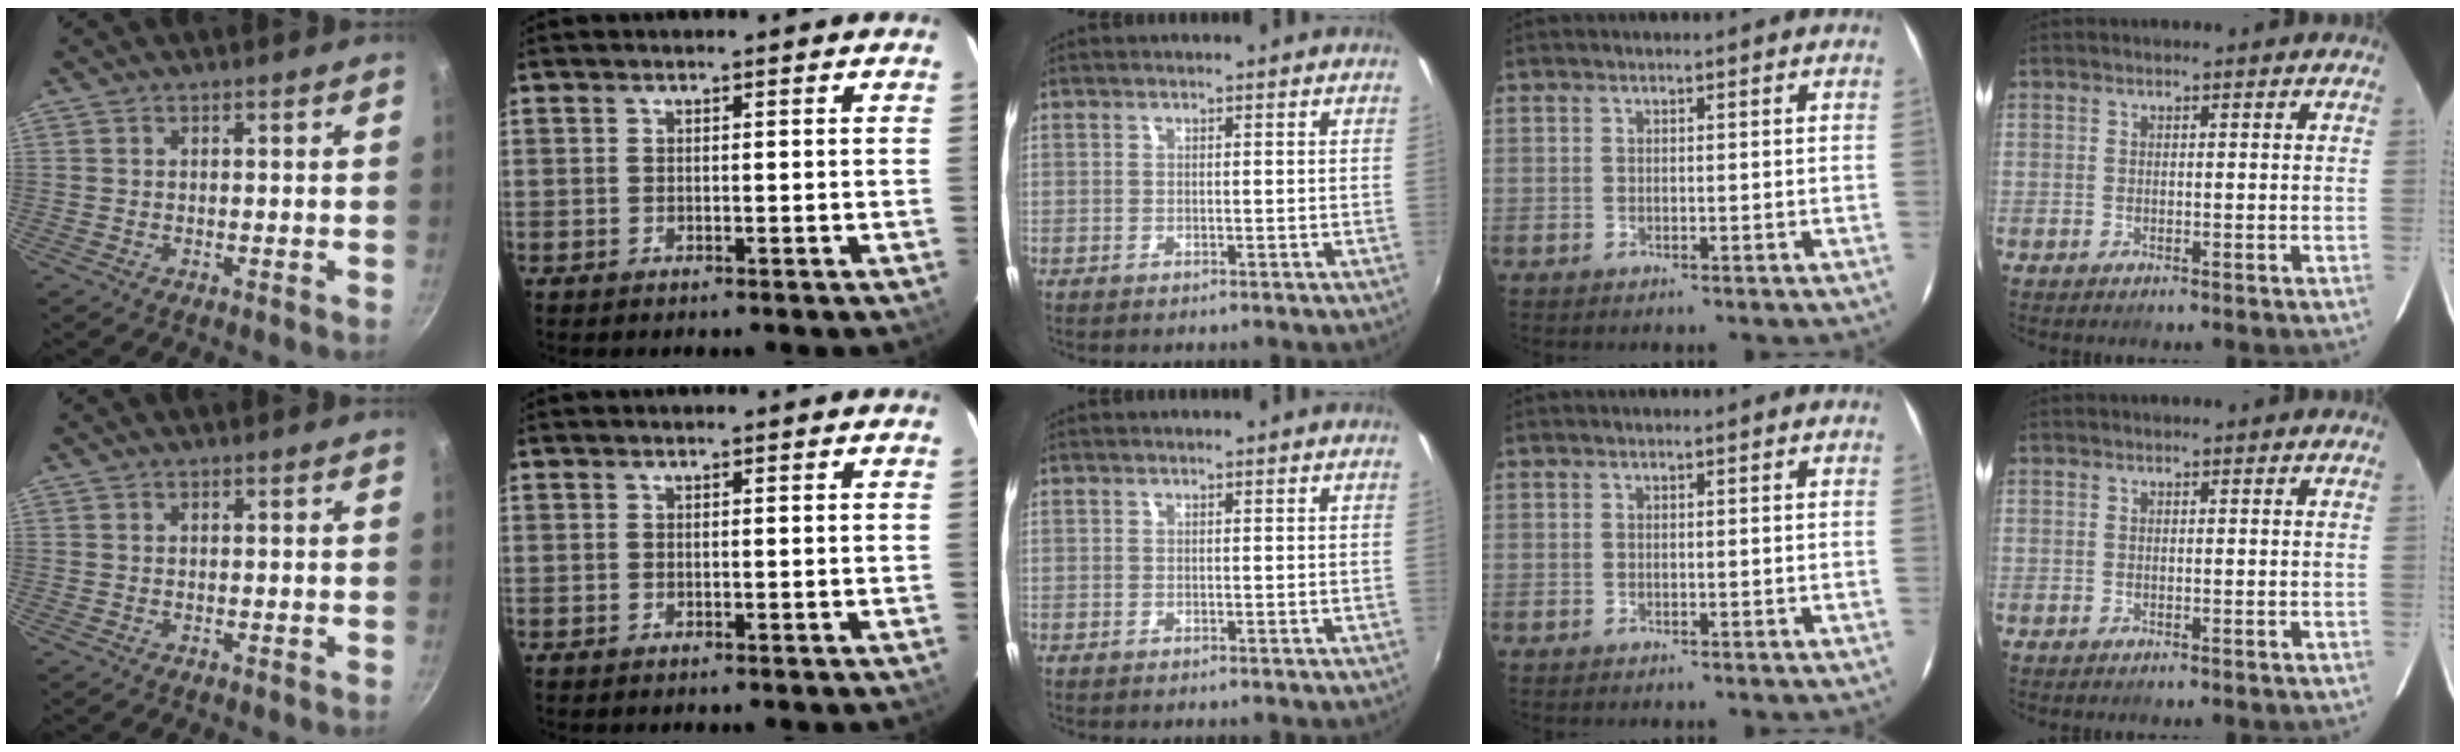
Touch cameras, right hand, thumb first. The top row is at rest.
{}